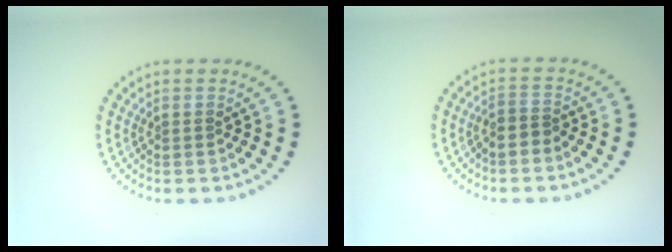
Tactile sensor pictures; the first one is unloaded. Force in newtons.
{"total": 1.2, "press": 0.9, "slide": 0.8}